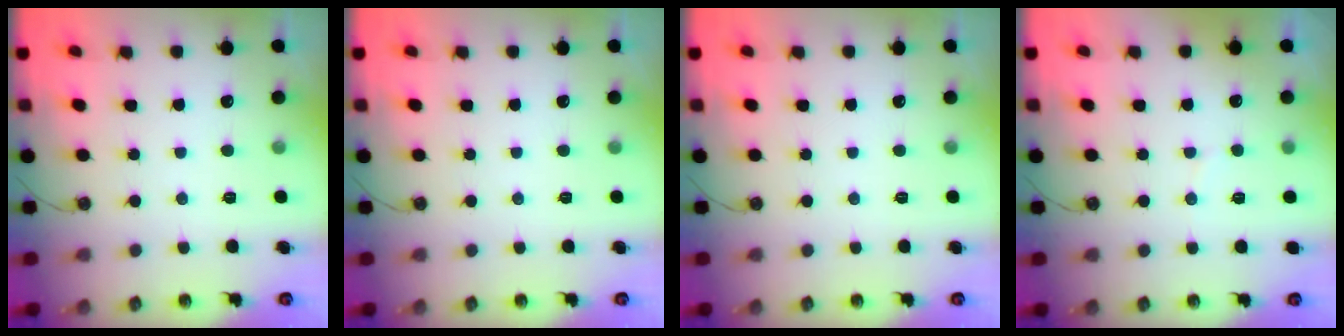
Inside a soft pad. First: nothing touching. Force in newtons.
{"total": 0.0}
{"total": 0.0}
{"total": 2.9, "press": 2.6, "slide": 1.2}